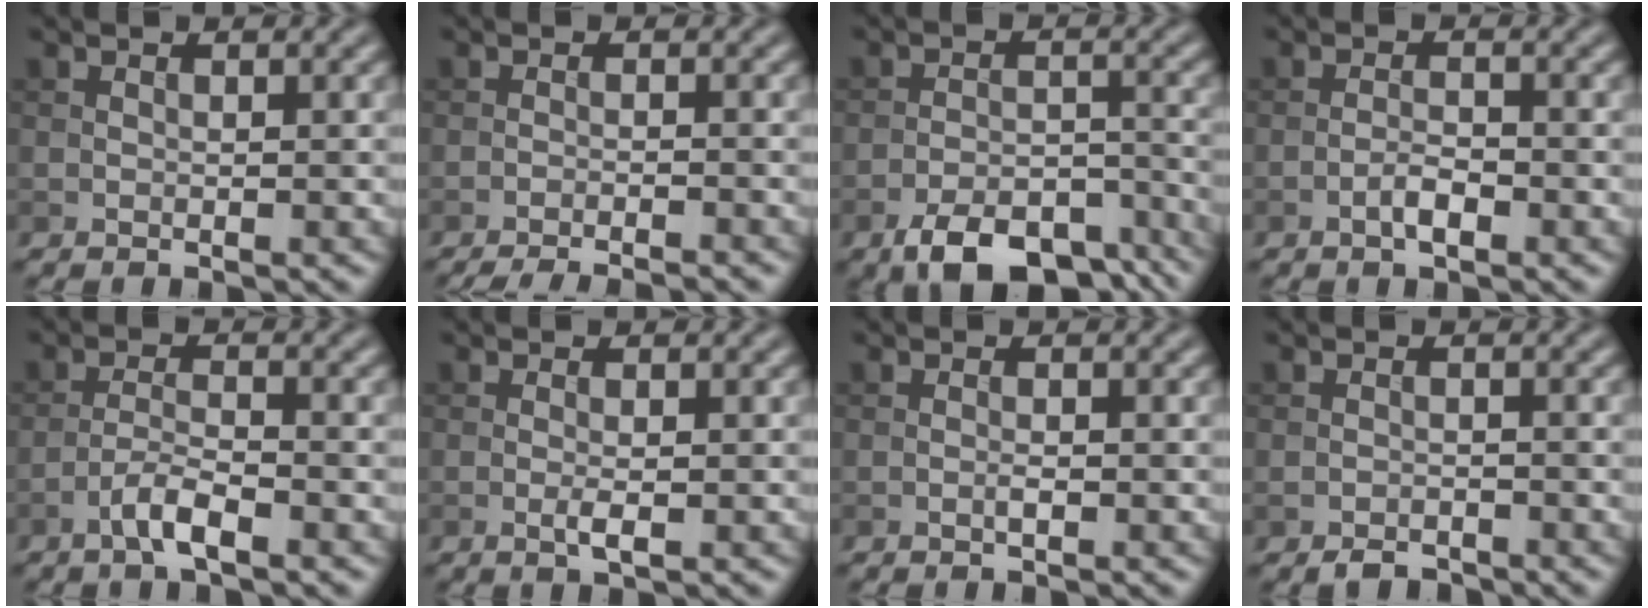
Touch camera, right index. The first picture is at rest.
{"total": 4.9, "force": [-4.3, 0.8, 2.3], "torque": [-0.031, -0.005, -0.066]}
{"total": 8.9, "force": [-6.3, 3.7, 5.0], "torque": [-0.075, -0.013, -0.102]}
{"total": 1.8, "force": [-1.0, 0.5, 1.4], "torque": [-0.027, 0.003, -0.021]}
{"total": 2.9, "force": [-1.8, 0.5, 2.2], "torque": [-0.045, 0.007, -0.039]}
{"total": 1.4, "force": [-0.3, 0.3, 1.3], "torque": [-0.027, -0.003, -0.009]}
{"total": 0.7, "force": [-0.3, 0.1, 0.6], "torque": [-0.012, 0.000, -0.007]}
{"total": 1.8, "force": [-1.6, 0.8, 0.6], "torque": [-0.008, 0.000, -0.030]}